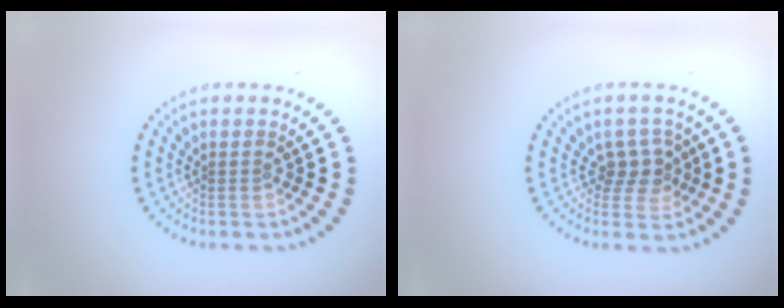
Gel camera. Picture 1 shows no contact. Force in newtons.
{"total": 2.2, "press": 2.0, "slide": 1.0}